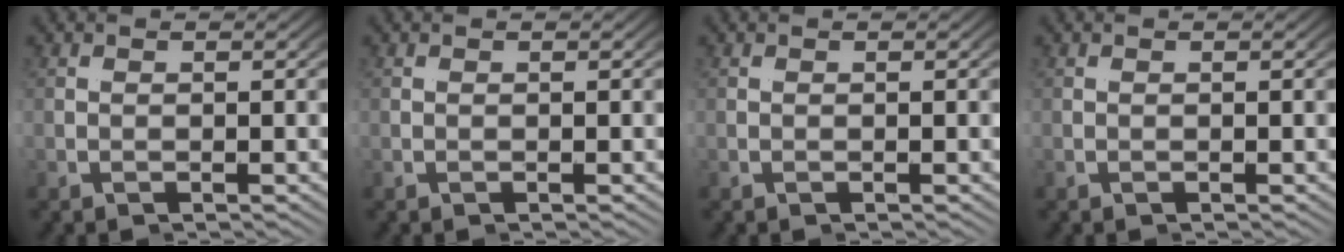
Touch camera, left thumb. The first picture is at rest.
{"total": 0.0}
{"total": 0.0}
{"total": 0.0}